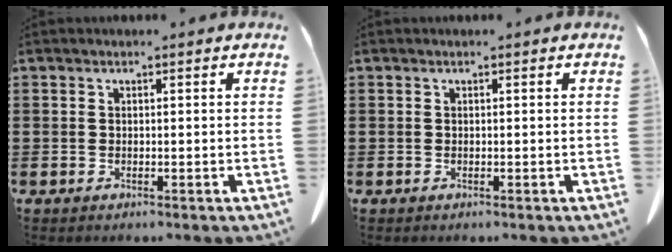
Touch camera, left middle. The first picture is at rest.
{"total": 0.0}